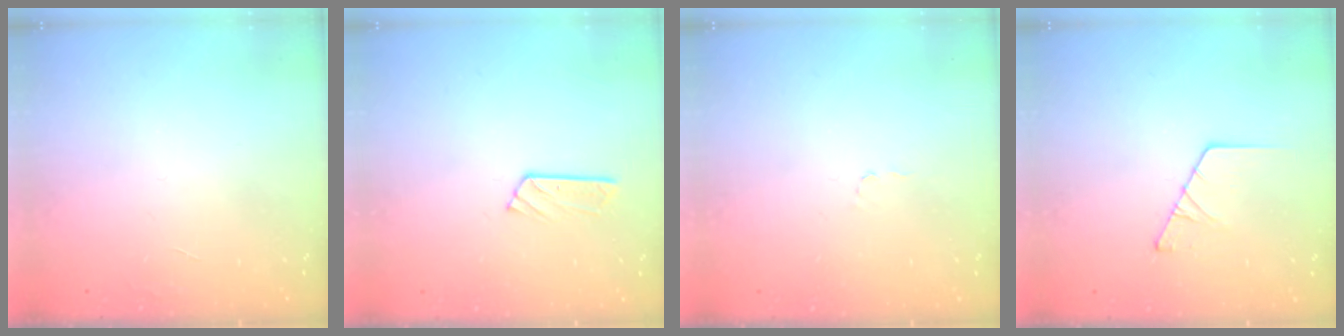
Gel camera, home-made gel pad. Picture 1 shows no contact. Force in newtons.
{"total": 3.3, "press": 3.3, "slide": 0.3}
{"total": 2.7, "press": 2.7, "slide": 0.3}
{"total": 2.5, "press": 2.5, "slide": 0.3}